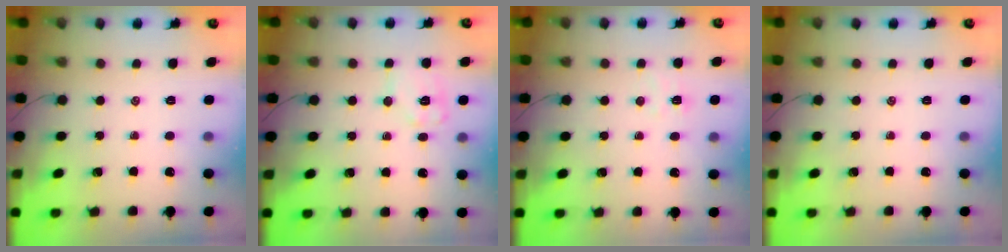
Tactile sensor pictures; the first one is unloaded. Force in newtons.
{"total": 8.7, "press": 8.6, "slide": 0.5}
{"total": 3.6, "press": 3.4, "slide": 1.1}
{"total": 0.0}